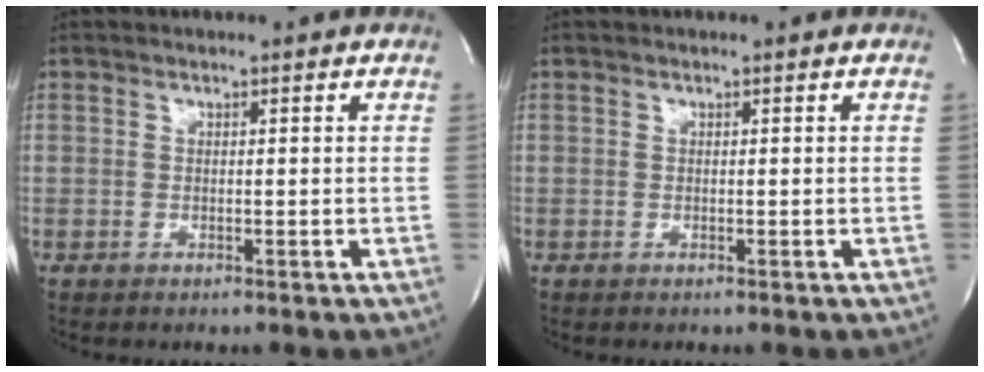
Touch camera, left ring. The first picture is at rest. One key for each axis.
{"total": 0.0}